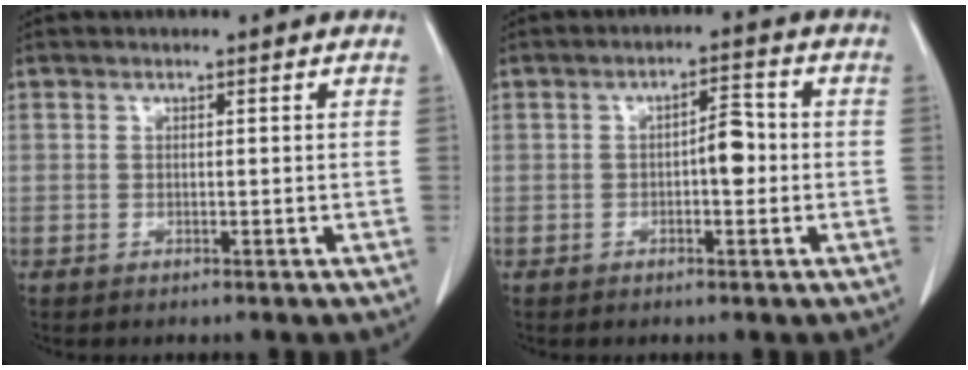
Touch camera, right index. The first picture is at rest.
{"total": 4.0, "force": [-0.5, 1.5, 3.6], "torque": [-0.051, 0.009, -0.009]}